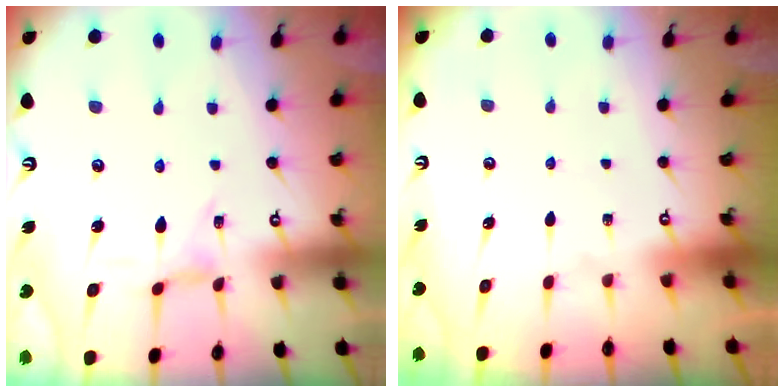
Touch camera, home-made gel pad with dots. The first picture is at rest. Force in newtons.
{"total": 0.0}